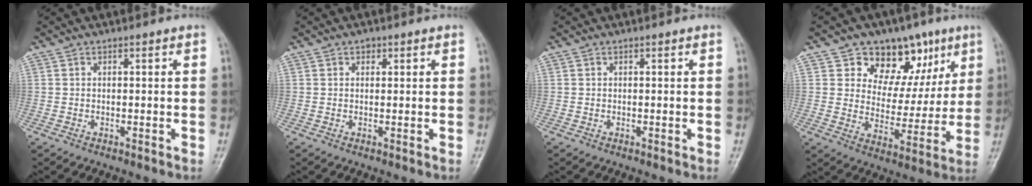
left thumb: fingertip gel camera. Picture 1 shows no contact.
{"total": 1.0, "force": [0.5, 0.8, 0.4], "torque": [0.003, -0.001, 0.006]}
{"total": 0.0}
{"total": 15.2, "force": [8.1, 10.6, 7.3], "torque": [-0.042, -0.025, 0.124]}